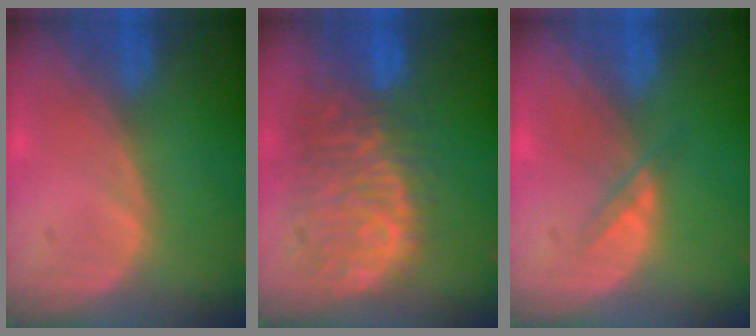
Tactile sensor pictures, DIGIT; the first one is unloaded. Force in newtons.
{"total": 11.4, "press": 9.8, "slide": 5.9}
{"total": 1.5, "press": 1.5, "slide": 0.1}